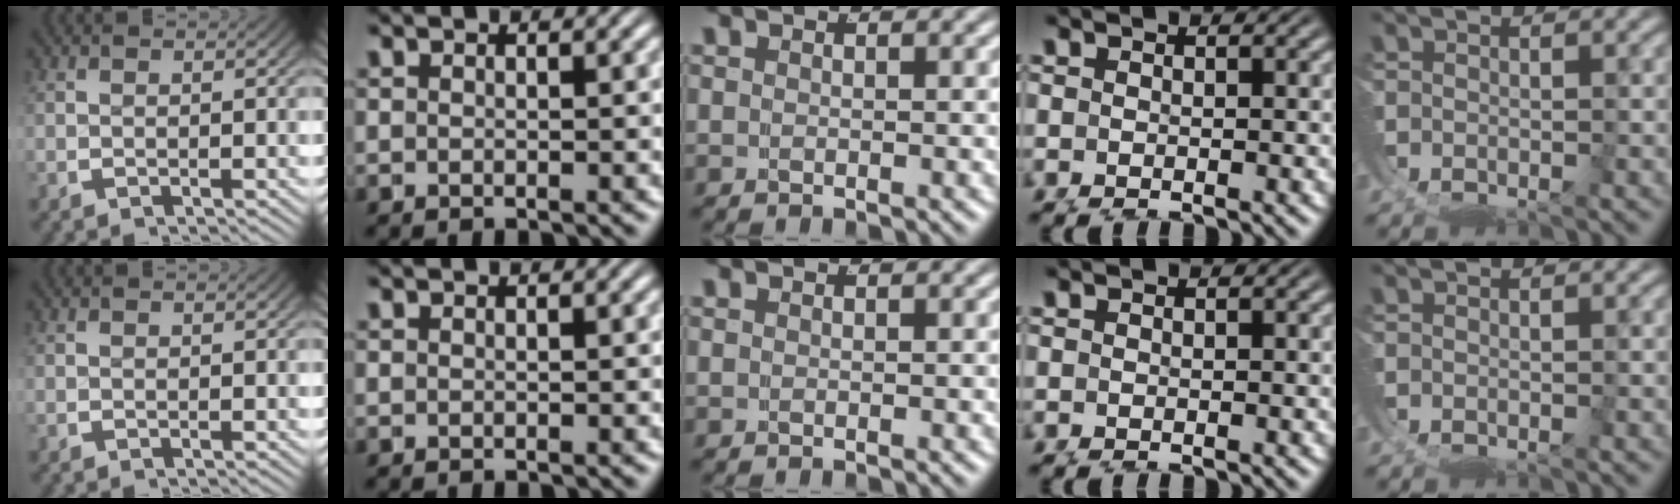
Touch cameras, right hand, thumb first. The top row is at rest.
{}